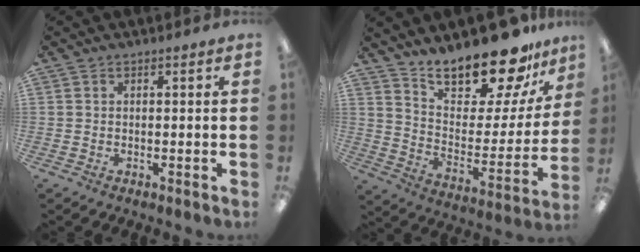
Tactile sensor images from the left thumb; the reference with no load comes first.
{"total": 21.3, "force": [18.2, 6.4, 9.0], "torque": [-0.152, -0.135, 0.313]}